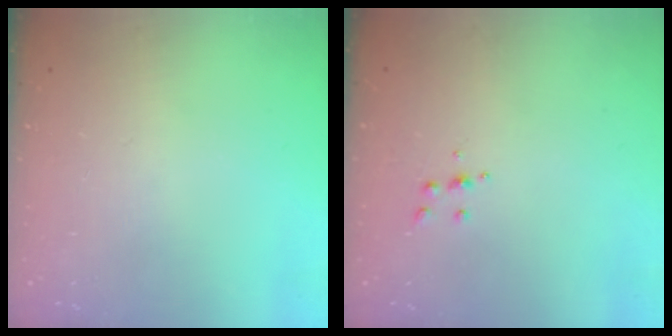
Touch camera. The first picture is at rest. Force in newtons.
{"total": 5.0, "press": 4.9, "slide": 0.8}